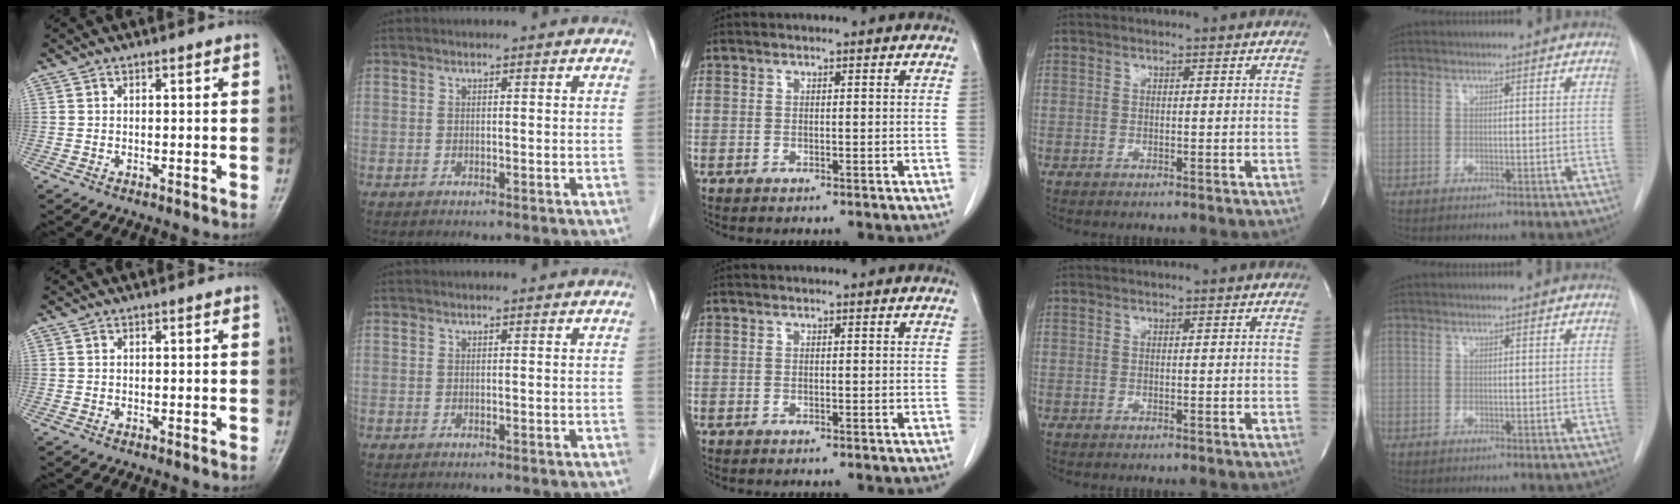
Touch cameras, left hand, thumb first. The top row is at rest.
{}